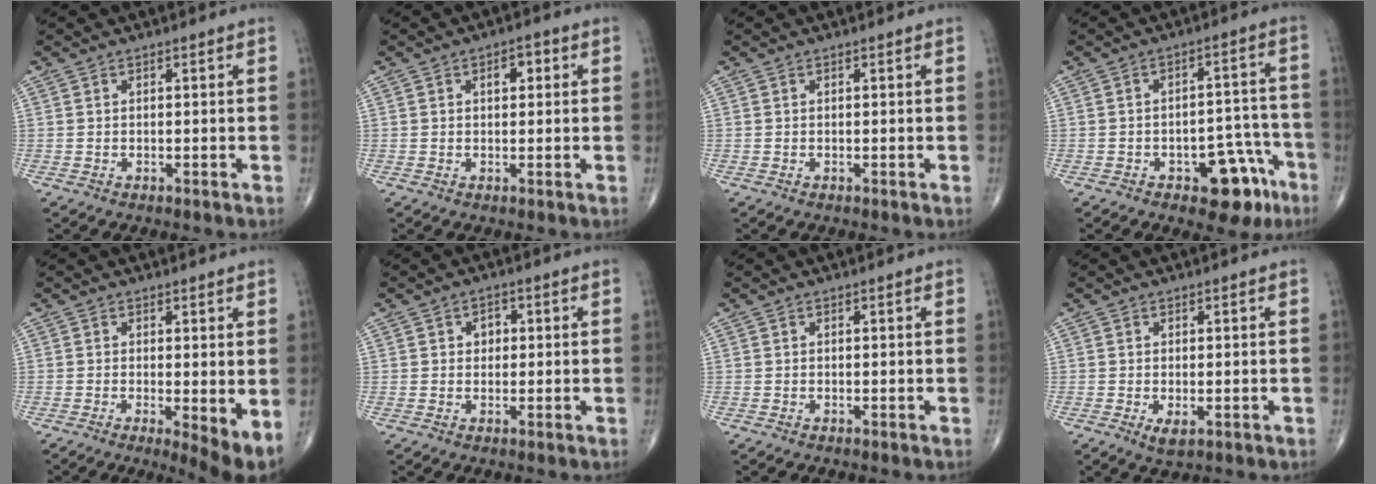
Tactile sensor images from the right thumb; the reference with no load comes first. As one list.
[{"total": 3.2, "force": [1.0, 1.9, 2.4], "torque": [-0.023, 0.003, 0.010]}, {"total": 0.0}, {"total": 10.6, "force": [-5.6, 5.4, 7.2], "torque": [-0.054, 0.045, -0.069]}, {"total": 5.4, "force": [-0.5, 1.3, 5.3], "torque": [-0.084, -0.017, -0.009]}, {"total": 2.6, "force": [0.4, 2.1, 1.4], "torque": [-0.006, 0.003, 0.004]}, {"total": 0.0}, {"total": 2.4, "force": [-0.7, 1.1, 2.1], "torque": [-0.035, -0.006, -0.007]}]